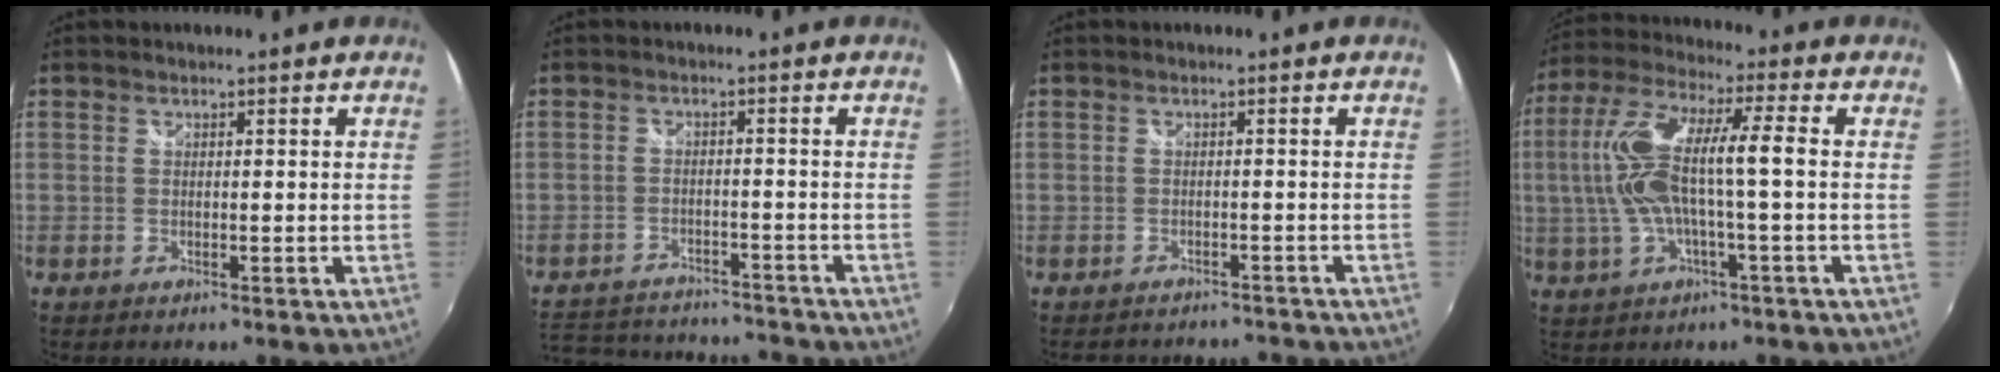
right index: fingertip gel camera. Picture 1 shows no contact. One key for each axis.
{"total": 17.2, "fx": -14.9, "fy": 6.2, "fz": 6.0, "tx": -0.141, "ty": 0.024, "tz": -0.204}
{"total": 8.0, "fx": -7.0, "fy": 3.0, "fz": 2.3, "tx": -0.051, "ty": -0.002, "tz": -0.091}
{"total": 14.4, "fx": -1.0, "fy": 2.9, "fz": 14.1, "tx": -0.276, "ty": 0.007, "tz": -0.016}